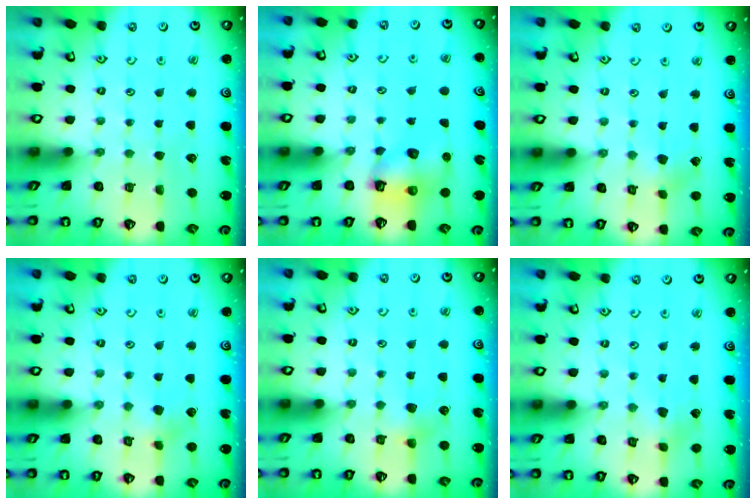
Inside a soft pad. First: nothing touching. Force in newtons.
{"total": 6.5, "press": 6.5, "slide": 0.8}
{"total": 2.5, "press": 2.4, "slide": 0.8}
{"total": 5.7, "press": 5.6, "slide": 0.8}
{"total": 4.6, "press": 4.5, "slide": 0.9}
{"total": 2.5, "press": 2.4, "slide": 0.3}